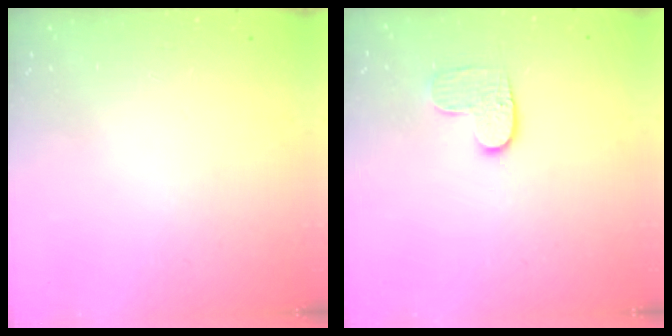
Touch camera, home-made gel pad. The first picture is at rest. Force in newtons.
{"total": 7.0, "press": 7.0, "slide": 0.2}